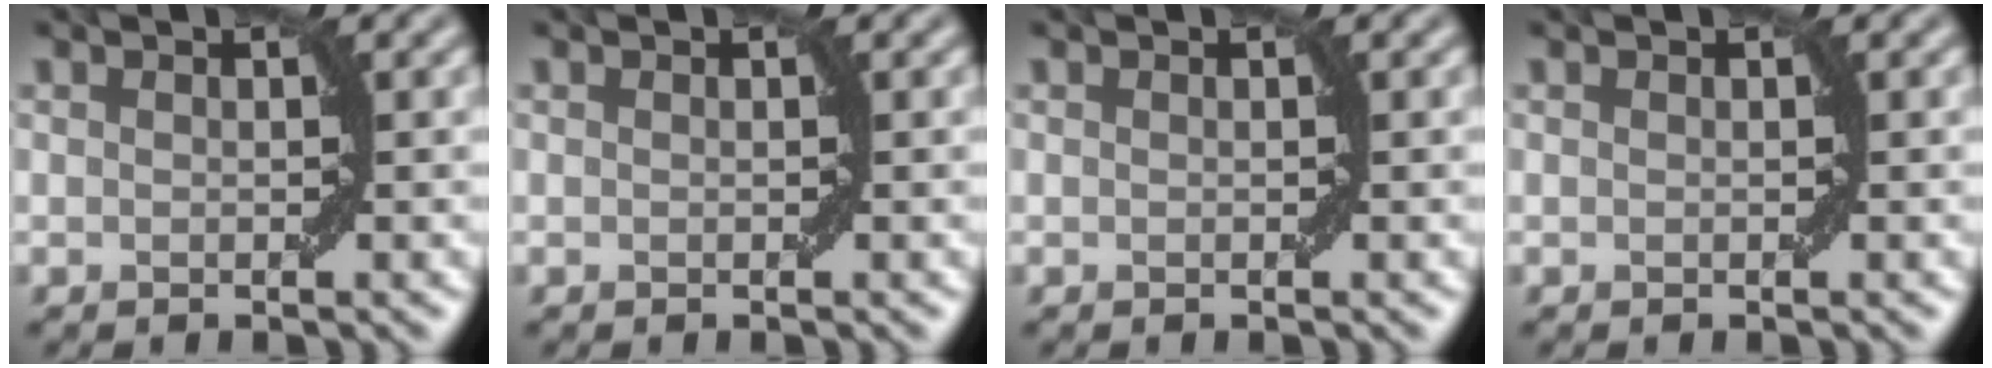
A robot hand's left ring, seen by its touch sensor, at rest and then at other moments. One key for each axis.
{"total": 0.0}
{"total": 0.0}
{"total": 0.0}